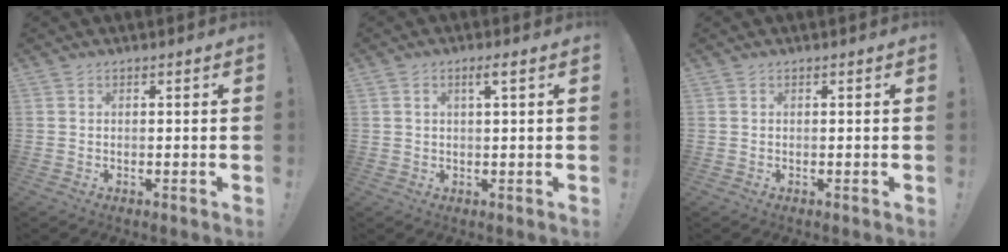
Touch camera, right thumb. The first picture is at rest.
{"total": 2.6, "force": [1.0, 0.2, 2.4], "torque": [-0.043, 0.000, 0.013]}
{"total": 0.0}